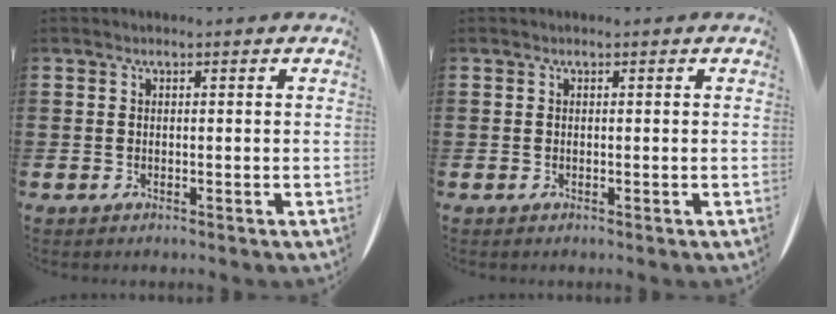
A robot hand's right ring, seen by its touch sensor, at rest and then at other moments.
{"total": 0.0}